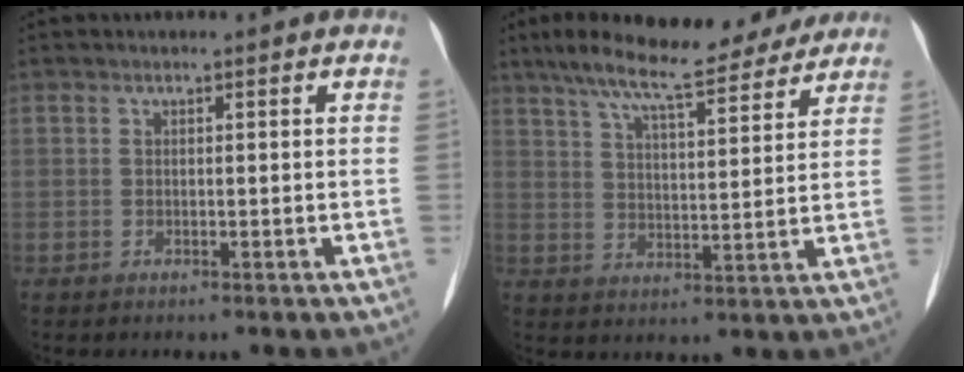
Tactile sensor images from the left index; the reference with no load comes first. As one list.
[{"total": 15.8, "force": [13.2, 3.3, 8.0], "torque": [-0.136, 0.025, 0.200]}]